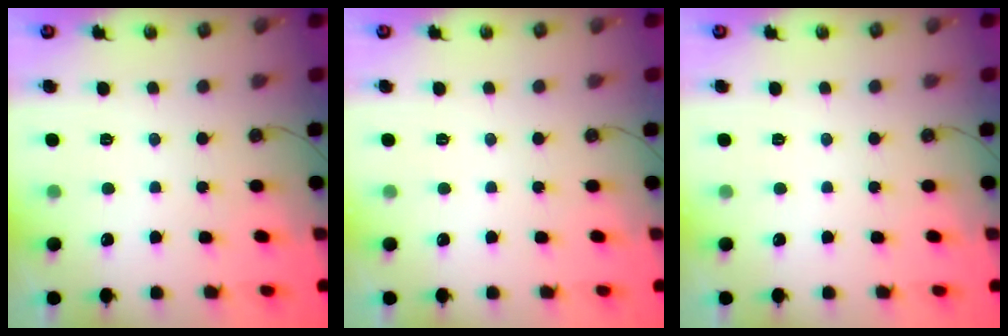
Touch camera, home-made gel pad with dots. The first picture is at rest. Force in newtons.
{"total": 0.0}
{"total": 0.0}